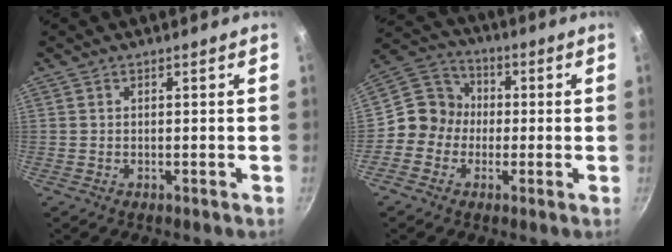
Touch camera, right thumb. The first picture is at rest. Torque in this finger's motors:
{"motor_torque": [-0.42, 0.07, 0.15, -0.33, 0.11]}